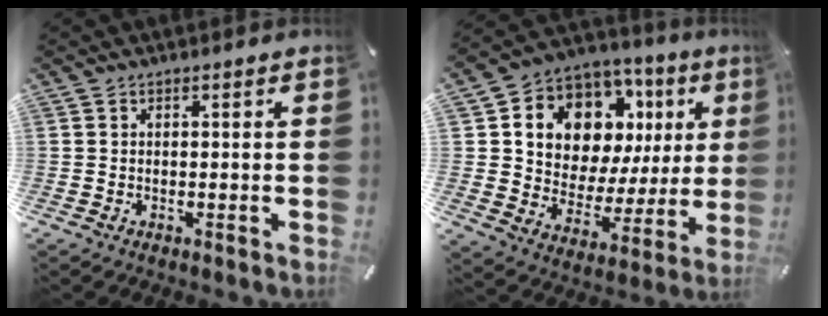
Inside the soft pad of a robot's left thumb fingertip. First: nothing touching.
{"total": 11.7, "force": [6.3, 8.6, 4.8], "torque": [-0.091, -0.062, 0.117]}